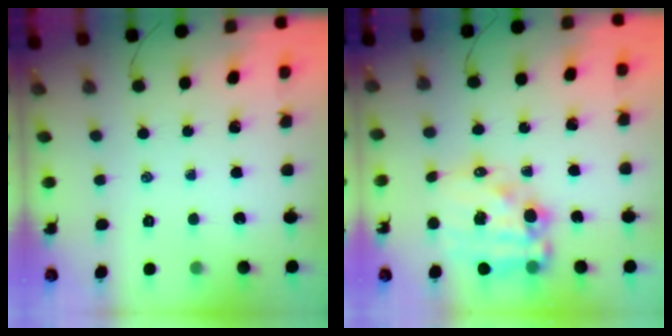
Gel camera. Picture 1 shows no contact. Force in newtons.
{"total": 15.7, "press": 15.3, "slide": 3.6}